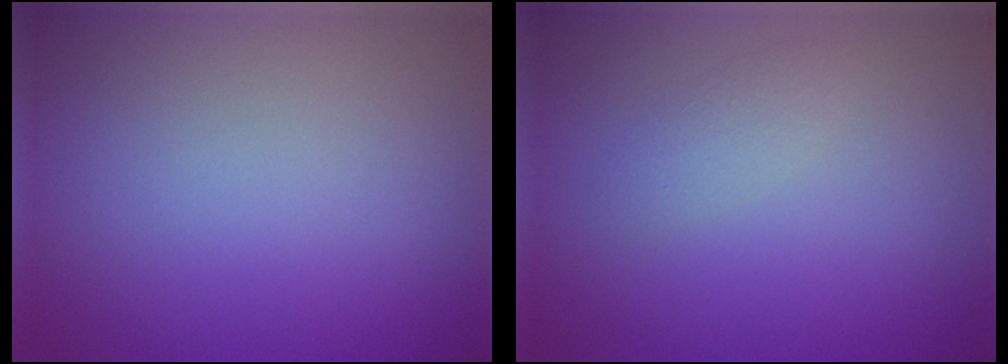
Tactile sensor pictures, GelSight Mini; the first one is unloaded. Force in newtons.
{"total": 1.3, "press": 1.3, "slide": 0.0}